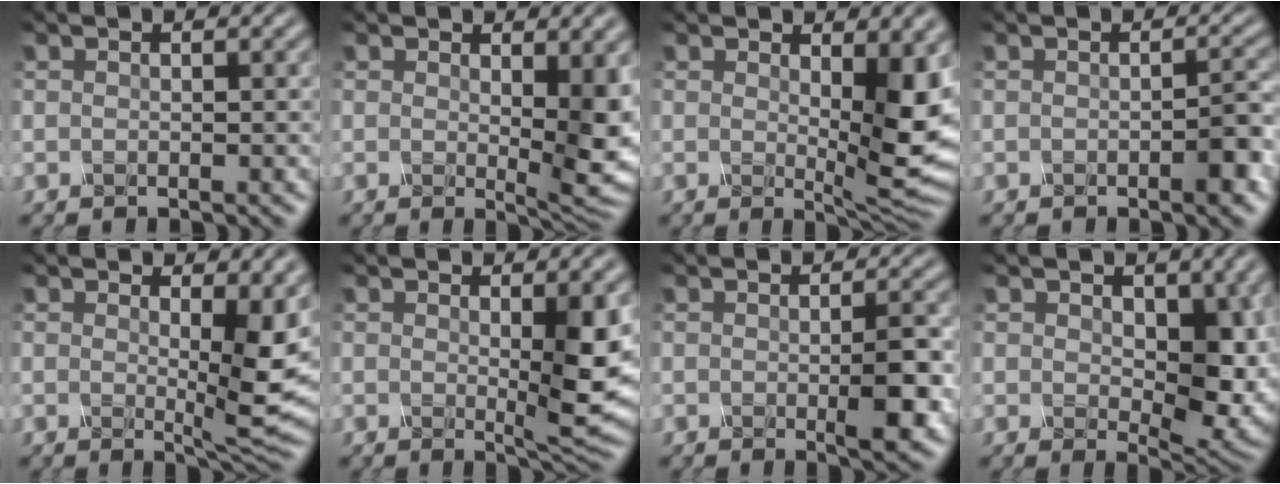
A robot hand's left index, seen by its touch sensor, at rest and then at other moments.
{"total": 7.2, "force": [0.2, 2.5, 6.8], "torque": [-0.109, -0.004, 0.014]}
{"total": 8.8, "force": [0.4, 3.0, 8.3], "torque": [-0.138, -0.006, 0.016]}
{"total": 2.5, "force": [-1.5, 0.3, 2.0], "torque": [-0.037, 0.002, -0.021]}
{"total": 7.5, "force": [0.4, 2.0, 7.2], "torque": [-0.120, -0.008, 0.017]}
{"total": 5.3, "force": [0.1, 0.9, 5.2], "torque": [-0.090, -0.010, 0.010]}
{"total": 3.5, "force": [-0.8, 0.5, 3.3], "torque": [-0.065, -0.003, -0.007]}
{"total": 7.6, "force": [0.1, 4.3, 6.3], "torque": [-0.103, -0.007, 0.011]}